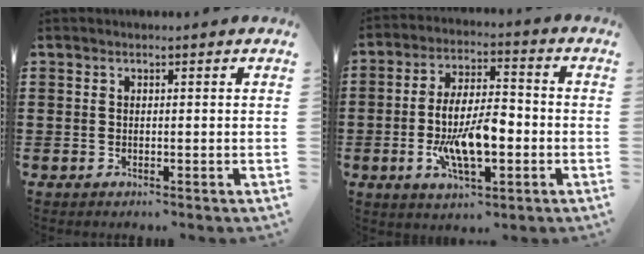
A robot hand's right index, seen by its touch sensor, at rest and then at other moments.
{"total": 10.3, "force": [-2.8, 4.2, 9.0], "torque": [-0.181, -0.007, -0.054]}